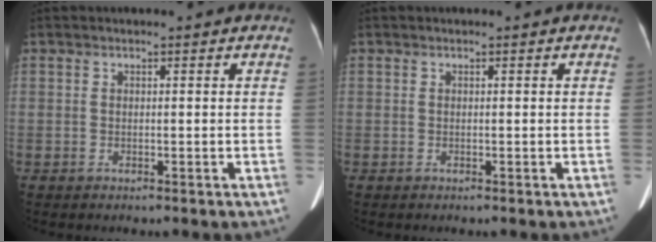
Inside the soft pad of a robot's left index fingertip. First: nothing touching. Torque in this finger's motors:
{"motor_torque": [0.00, 0.00, 0.01, 0.00]}